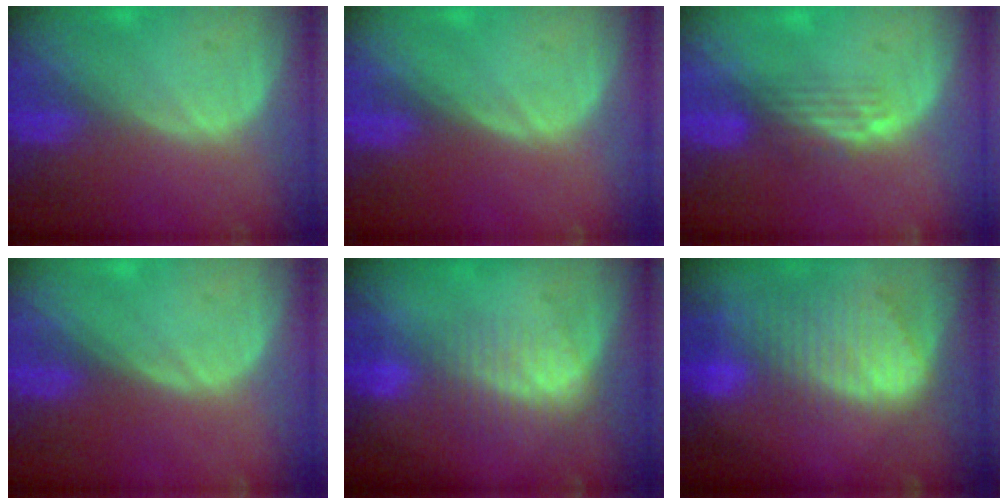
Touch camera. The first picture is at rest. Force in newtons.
{"total": 0.0}
{"total": 3.3, "press": 2.8, "slide": 1.7}
{"total": 0.0}
{"total": 7.1, "press": 6.1, "slide": 3.7}
{"total": 10.3, "press": 8.7, "slide": 5.6}